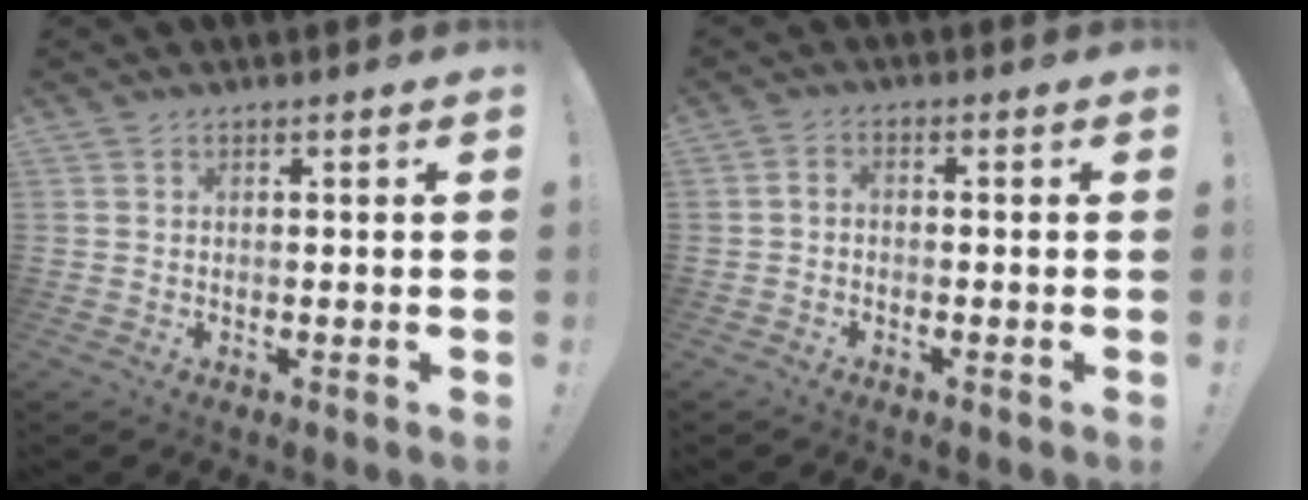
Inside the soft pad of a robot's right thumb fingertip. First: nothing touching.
{"total": 1.7, "force": [-1.3, 0.6, 0.9], "torque": [-0.019, 0.010, -0.022]}